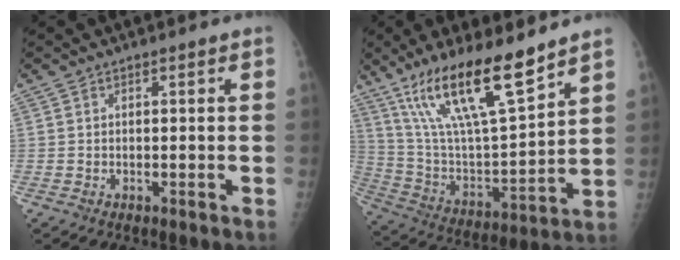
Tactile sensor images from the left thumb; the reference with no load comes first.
{"total": 20.7, "force": [14.1, 4.5, 14.5], "torque": [-0.246, -0.060, 0.267]}